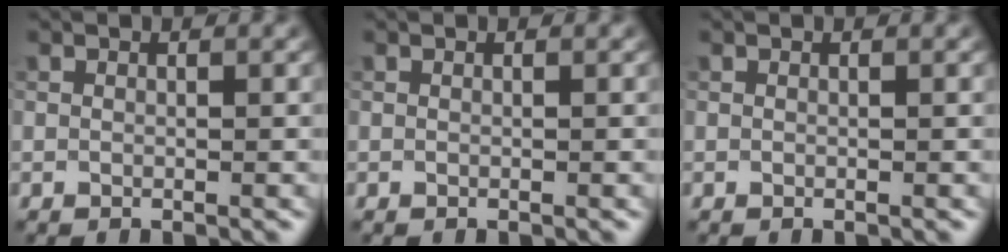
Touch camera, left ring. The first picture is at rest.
{"total": 0.0}
{"total": 0.0}